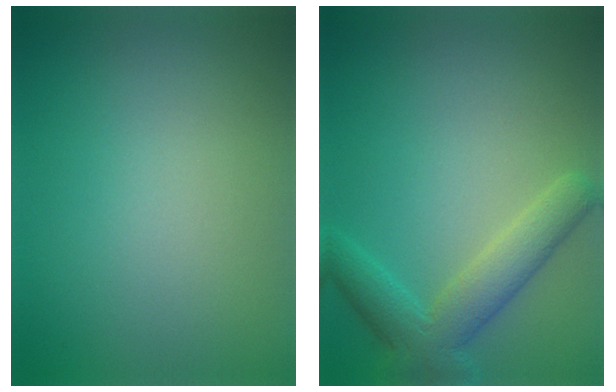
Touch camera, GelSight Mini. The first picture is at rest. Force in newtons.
{"total": 4.8, "press": 4.8, "slide": 0.2}